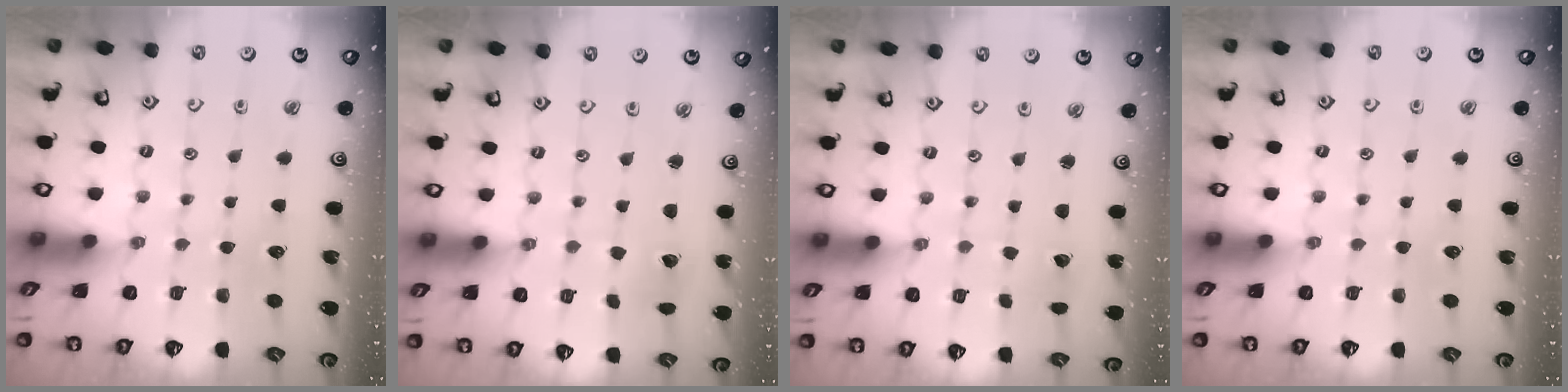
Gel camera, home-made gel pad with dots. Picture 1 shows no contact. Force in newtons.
{"total": 2.0, "press": 2.0, "slide": 0.1}
{"total": 1.0, "press": 1.0, "slide": 0.1}
{"total": 0.0}